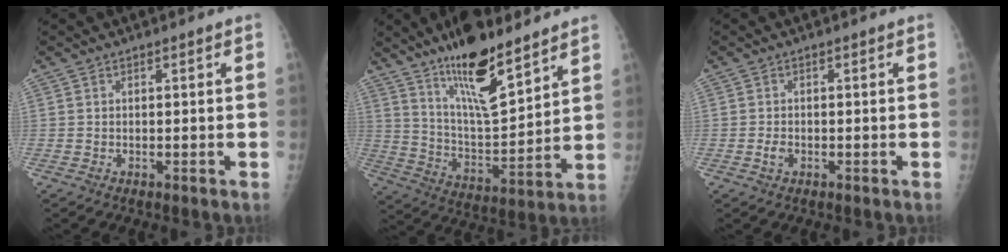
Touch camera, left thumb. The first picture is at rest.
{"total": 16.9, "force": [11.8, 4.8, 11.1], "torque": [-0.162, -0.080, 0.213]}
{"total": 1.6, "force": [-0.5, 1.1, 1.0], "torque": [-0.015, 0.001, -0.010]}